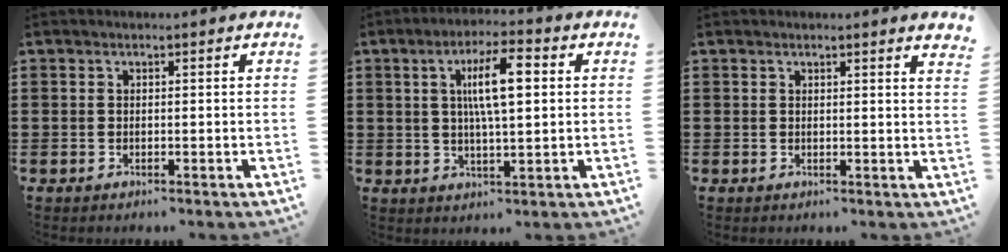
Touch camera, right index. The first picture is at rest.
{"total": 8.4, "force": [1.8, 2.1, 7.9], "torque": [-0.146, 0.008, 0.025]}
{"total": 1.1, "force": [1.0, -0.2, 0.4], "torque": [-0.008, -0.003, 0.020]}